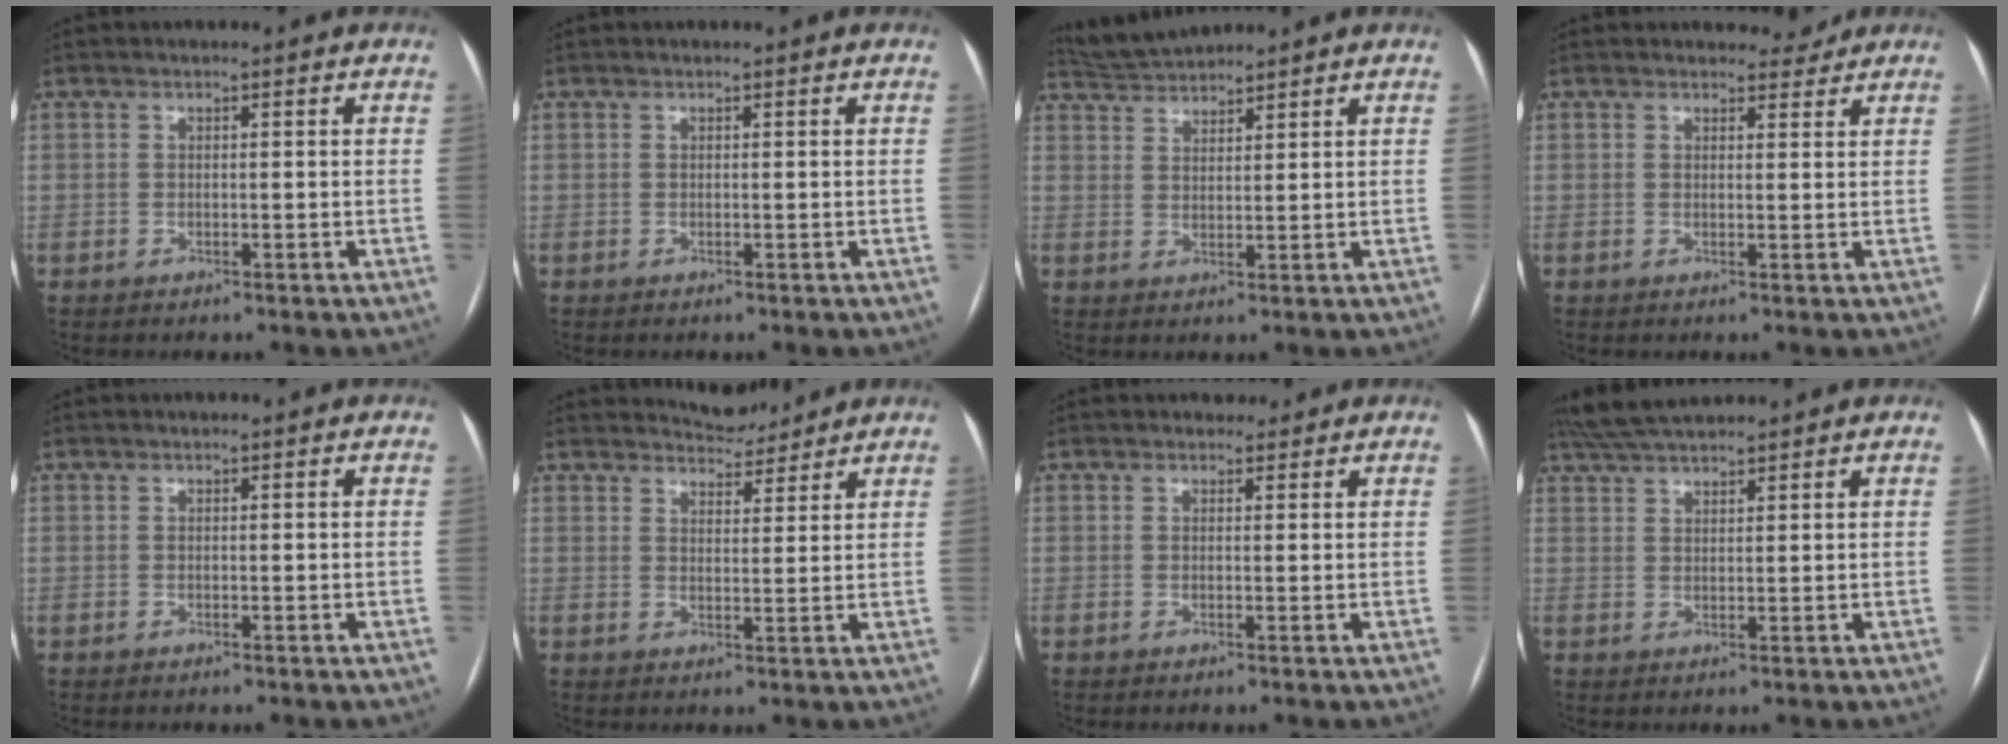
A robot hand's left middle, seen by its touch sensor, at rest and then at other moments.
{"total": 0.0}
{"total": 4.9, "force": [4.8, 0.0, 0.4], "torque": [-0.018, 0.024, 0.094]}
{"total": 2.5, "force": [2.4, 0.7, 0.1], "torque": [0.001, -0.001, 0.027]}
{"total": 0.0}
{"total": 4.8, "force": [4.7, 0.9, 0.0], "torque": [-0.004, 0.002, 0.068]}
{"total": 1.3, "force": [1.2, 0.7, 0.0], "torque": [0.002, 0.002, 0.013]}
{"total": 6.3, "force": [5.8, 0.7, 2.4], "torque": [-0.050, 0.034, 0.109]}